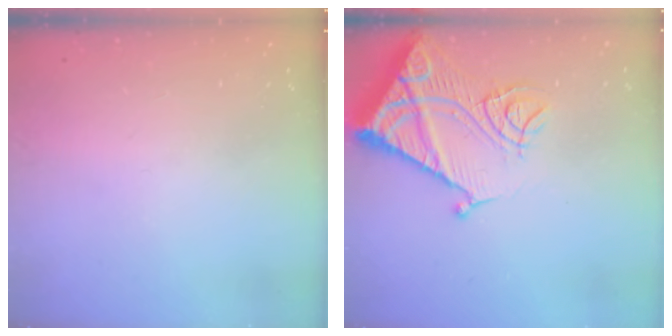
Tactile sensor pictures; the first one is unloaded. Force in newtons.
{"total": 16.1, "press": 16.0, "slide": 1.8}